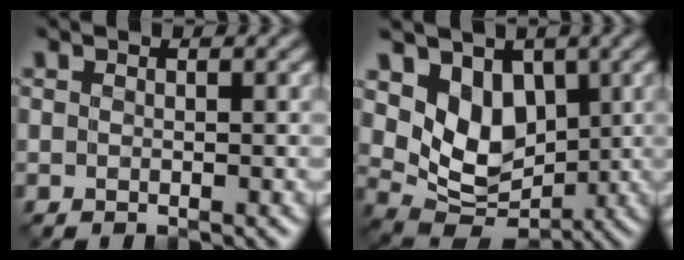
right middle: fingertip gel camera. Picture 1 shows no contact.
{"total": 5.9, "force": [1.9, 4.4, 3.4], "torque": [-0.066, -0.020, 0.031]}